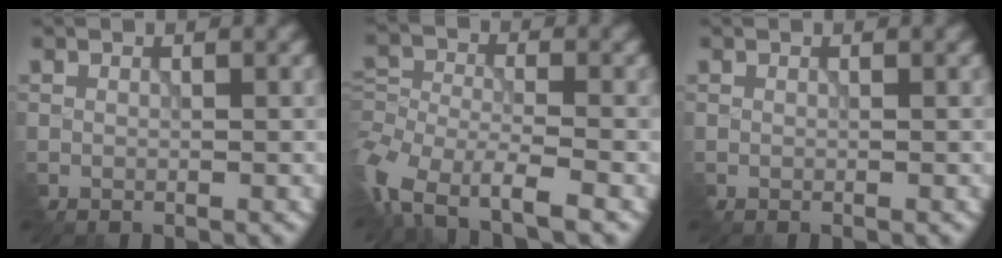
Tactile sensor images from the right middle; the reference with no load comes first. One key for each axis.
{"total": 6.8, "fx": -4.4, "fy": 2.6, "fz": 4.4, "tx": -0.088, "ty": 0.000, "tz": -0.097}
{"total": 0.0}